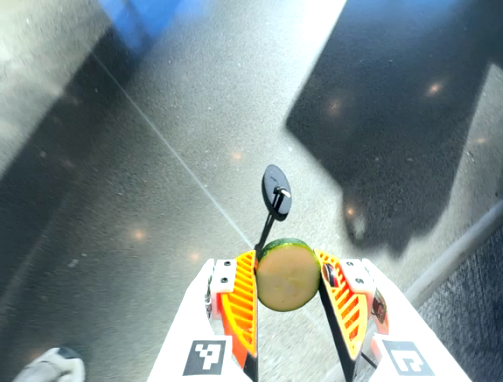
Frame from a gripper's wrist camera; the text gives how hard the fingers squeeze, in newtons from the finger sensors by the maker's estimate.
{"total": 10.8, "left": 10.8, "right": 10.9}